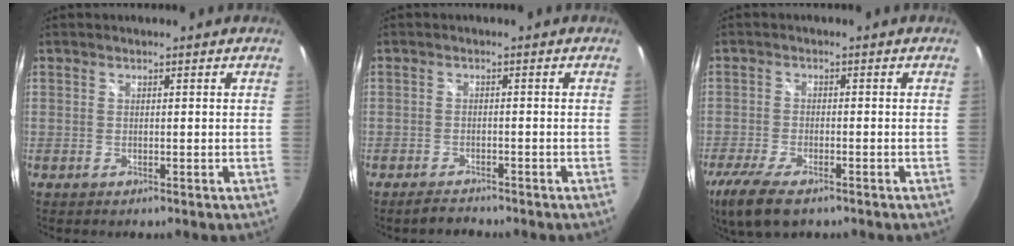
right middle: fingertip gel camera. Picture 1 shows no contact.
{"total": 2.5, "force": [-2.4, 0.7, 0.6], "torque": [-0.020, -0.002, -0.039]}
{"total": 9.6, "force": [-6.7, 3.2, 6.2], "torque": [-0.152, -0.035, -0.126]}